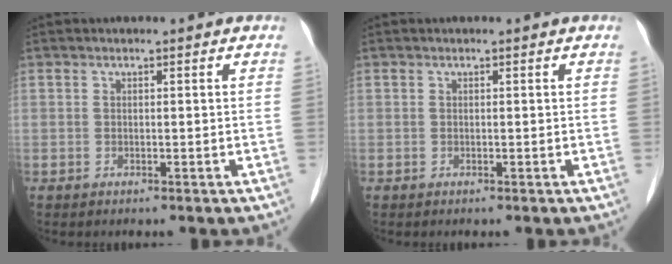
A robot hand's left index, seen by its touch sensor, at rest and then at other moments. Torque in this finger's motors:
{"motor_torque": [-0.21, -0.01, 0.01, -0.01]}